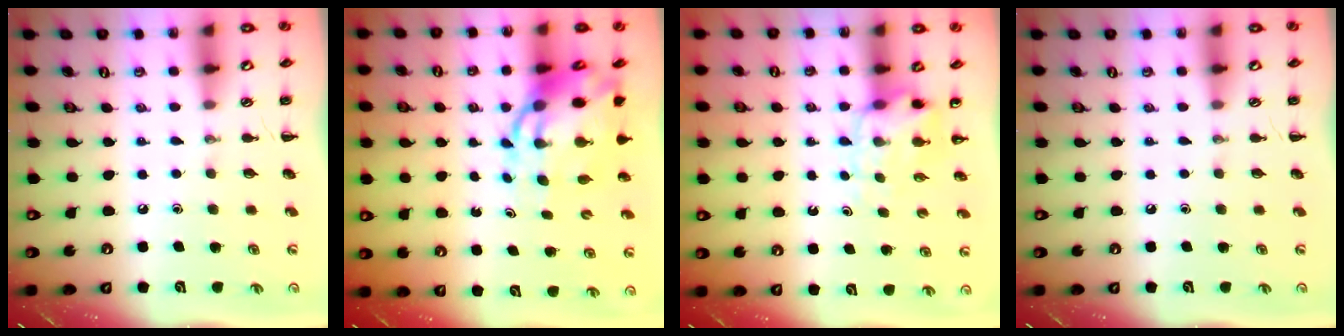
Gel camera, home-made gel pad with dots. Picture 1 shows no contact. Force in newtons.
{"total": 10.7, "press": 10.3, "slide": 2.9}
{"total": 5.6, "press": 5.6, "slide": 0.4}
{"total": 0.0}